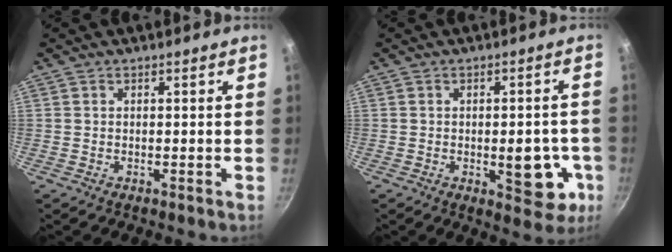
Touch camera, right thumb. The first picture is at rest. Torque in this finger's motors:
{"motor_torque": [1.29, 0.92, 1.37, -0.87, 0.10]}